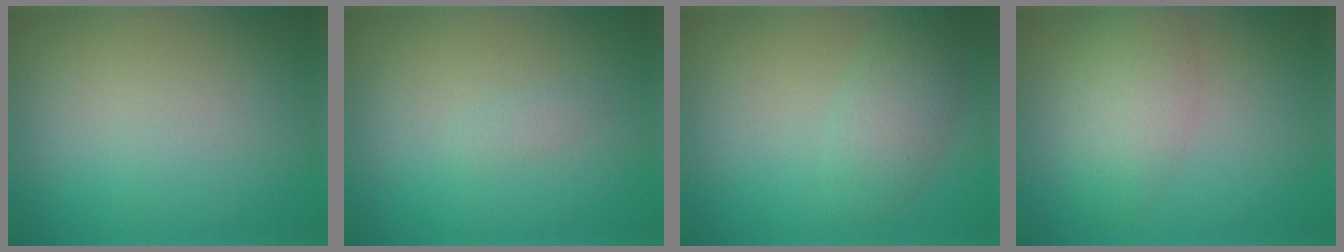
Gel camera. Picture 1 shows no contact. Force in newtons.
{"total": 0.6, "press": 0.6, "slide": 0.0}
{"total": 2.9, "press": 2.9, "slide": 0.2}
{"total": 3.4, "press": 3.4, "slide": 0.0}